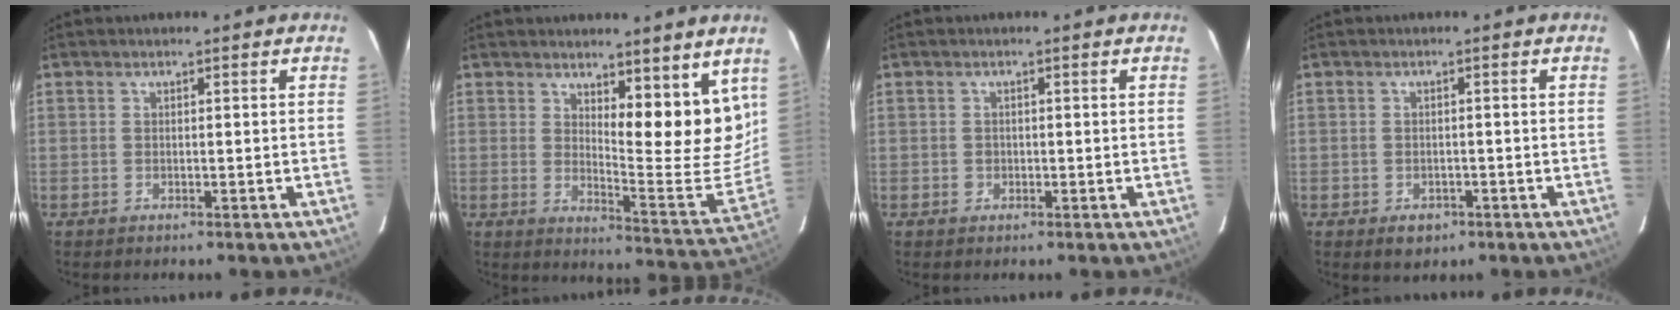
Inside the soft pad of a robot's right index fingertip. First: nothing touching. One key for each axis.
{"total": 11.8, "fx": 7.7, "fy": 3.2, "fz": 8.3, "tx": -0.100, "ty": -0.027, "tz": 0.112}
{"total": 1.0, "fx": -0.2, "fy": 0.9, "fz": 0.3, "tx": -0.008, "ty": 0.002, "tz": 0.000}
{"total": 2.7, "fx": -1.4, "fy": 2.1, "fz": 1.1, "tx": -0.011, "ty": 0.002, "tz": -0.010}